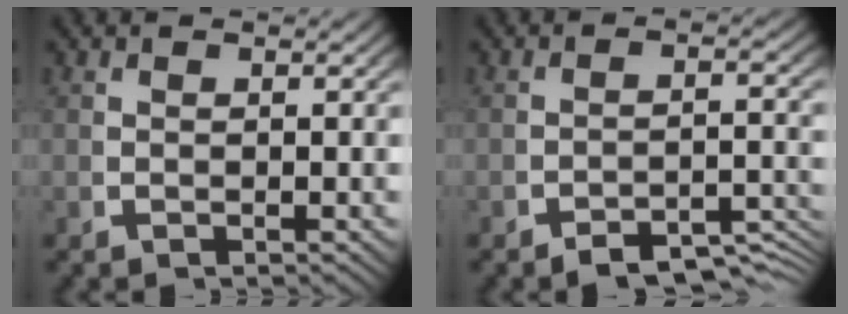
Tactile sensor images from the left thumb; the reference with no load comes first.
{"total": 5.8, "force": [-4.6, 2.1, 2.7], "torque": [-0.033, -0.011, -0.070]}